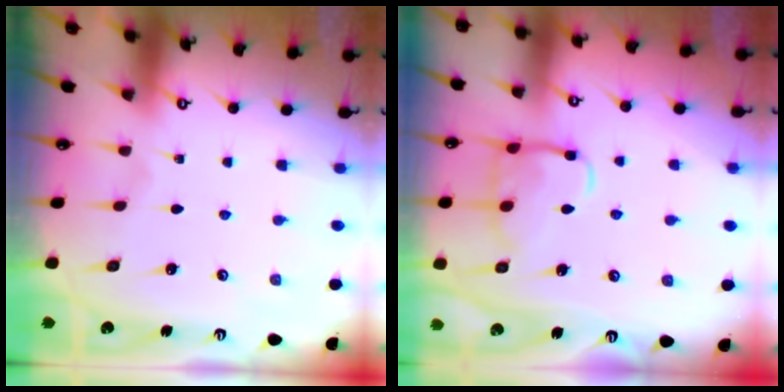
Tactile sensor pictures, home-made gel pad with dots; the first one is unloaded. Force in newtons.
{"total": 13.5, "press": 13.4, "slide": 1.1}